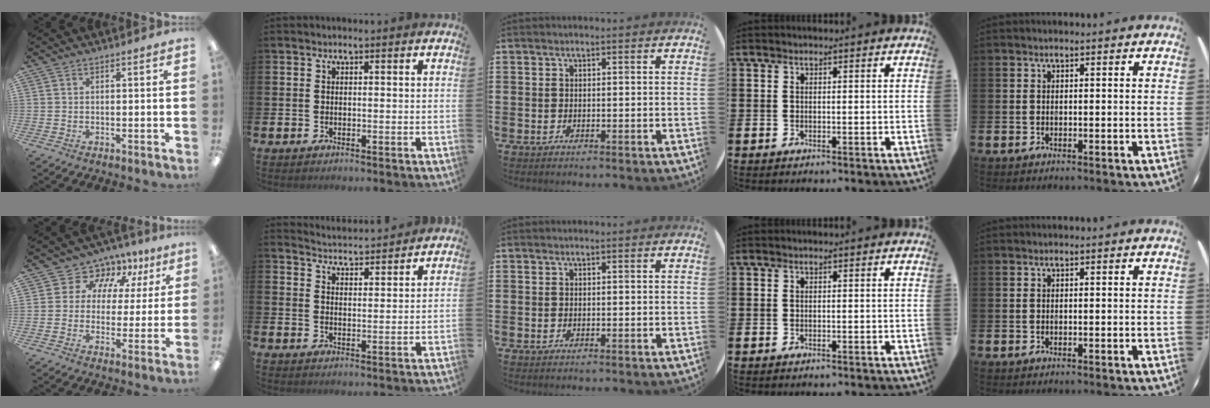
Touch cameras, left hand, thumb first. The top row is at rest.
{"thumb": {"total": 8.2, "force": [4.4, 6.7, 1.4], "torque": [-0.038, -0.035, 0.084]}, "index": {"total": 4.2, "force": [4.2, 0.1, -0.4], "torque": [-0.003, -0.034, 0.073]}}